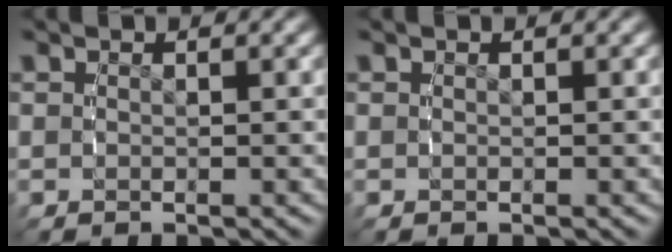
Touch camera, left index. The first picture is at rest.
{"total": 0.0}